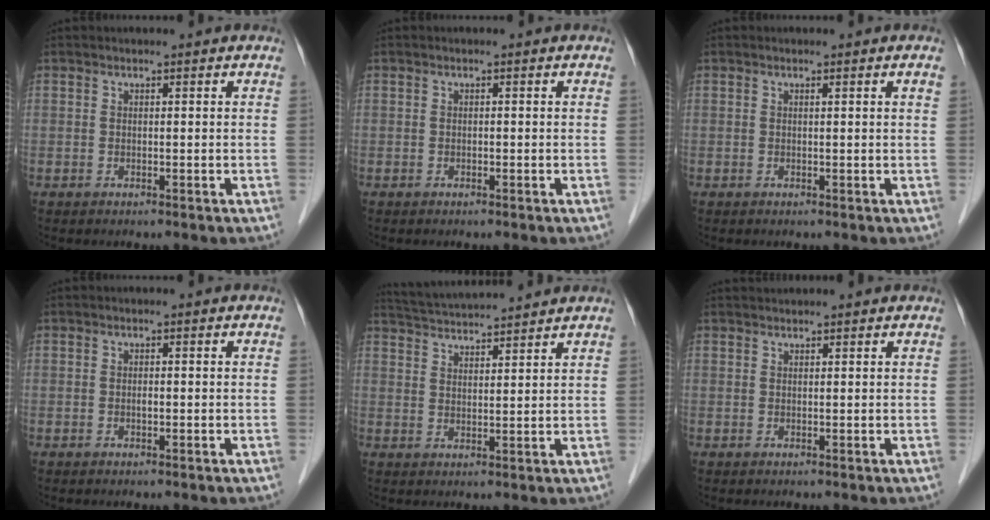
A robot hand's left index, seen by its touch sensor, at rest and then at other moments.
{"total": 0.0}
{"total": 0.8, "force": [0.2, -0.1, 0.7], "torque": [-0.012, -0.001, 0.004]}
{"total": 0.6, "force": [-0.3, 0.3, 0.4], "torque": [-0.009, -0.003, -0.006]}
{"total": 9.3, "force": [8.9, -0.4, 2.7], "torque": [-0.058, 0.026, 0.145]}
{"total": 2.6, "force": [2.6, 0.1, 0.6], "torque": [-0.005, 0.027, 0.040]}